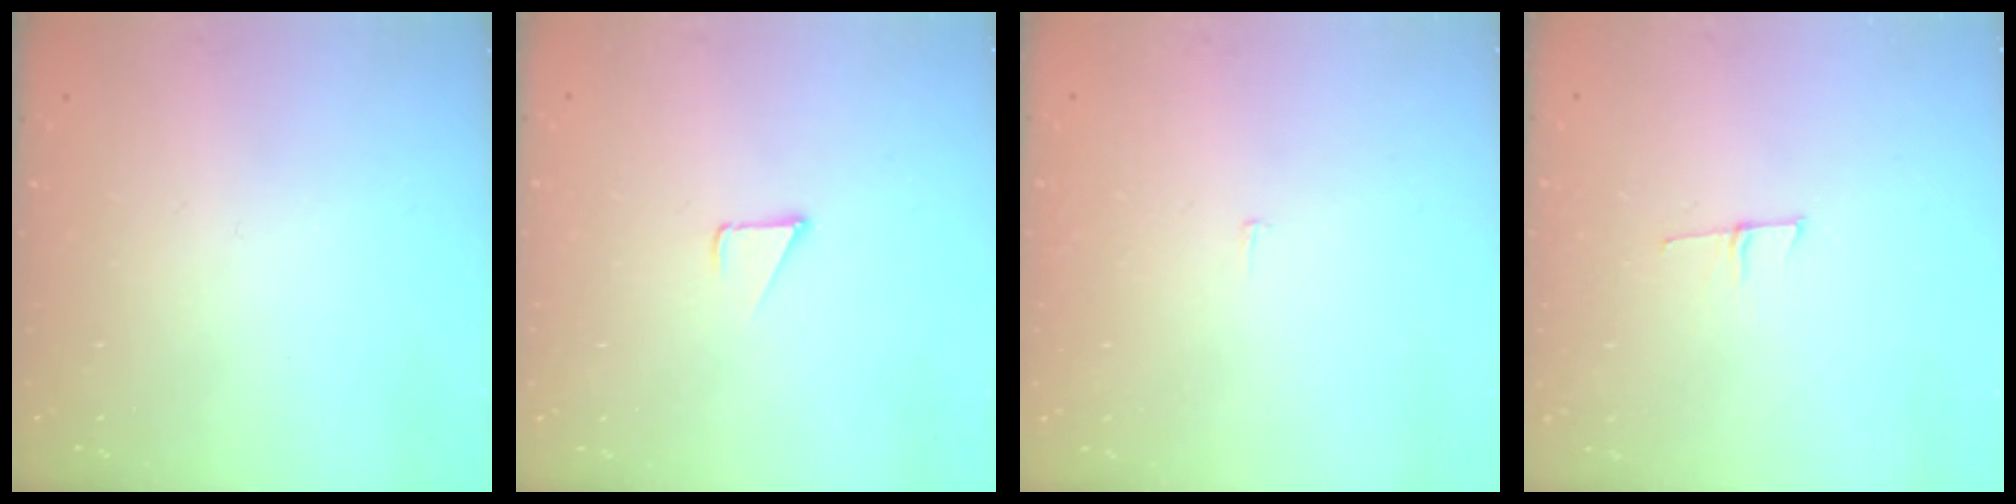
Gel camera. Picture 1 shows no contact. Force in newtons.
{"total": 2.3, "press": 2.3, "slide": 0.2}
{"total": 2.2, "press": 2.2, "slide": 0.1}
{"total": 4.4, "press": 4.3, "slide": 1.0}